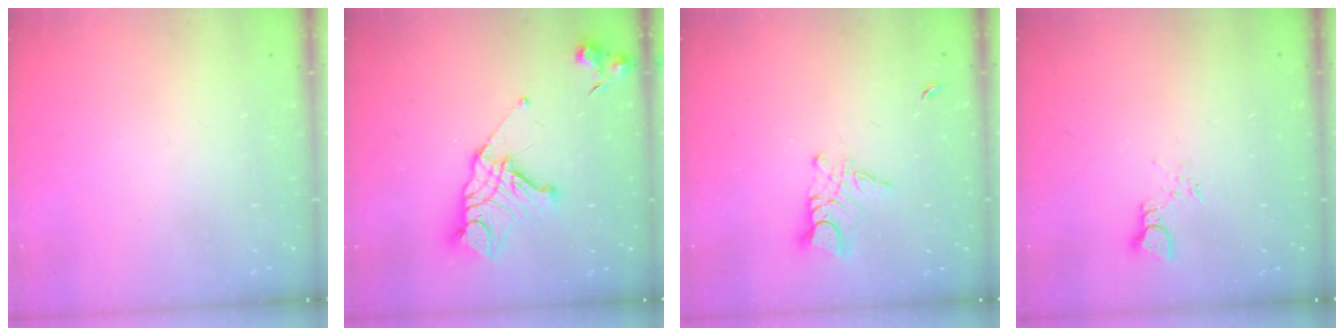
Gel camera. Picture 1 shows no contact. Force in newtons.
{"total": 14.4, "press": 14.3, "slide": 1.5}
{"total": 6.1, "press": 6.1, "slide": 0.5}
{"total": 2.3, "press": 2.3, "slide": 0.1}